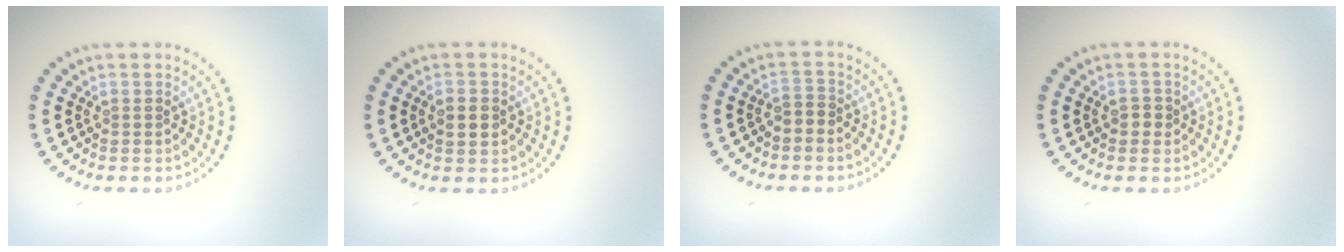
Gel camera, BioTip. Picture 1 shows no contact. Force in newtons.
{"total": 1.8, "press": 1.8, "slide": 0.1}
{"total": 1.3, "press": 1.0, "slide": 0.9}
{"total": 1.1, "press": 1.0, "slide": 0.4}